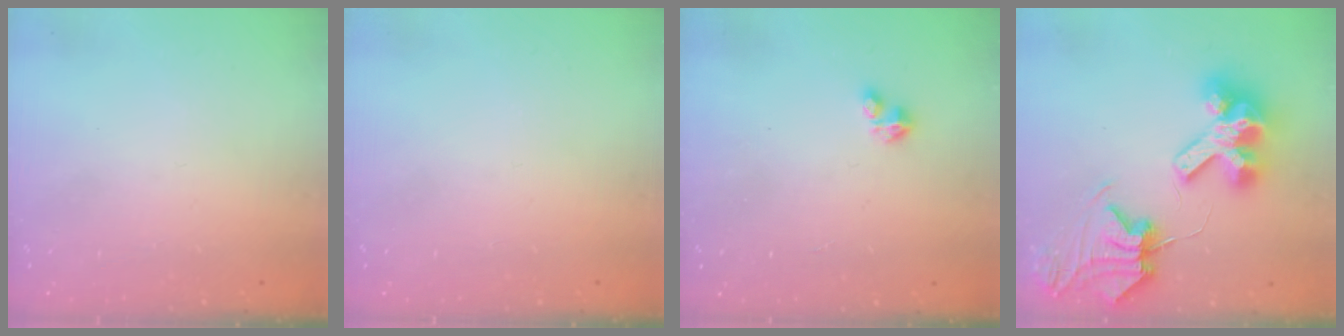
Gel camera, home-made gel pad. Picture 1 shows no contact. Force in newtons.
{"total": 0.0}
{"total": 1.6, "press": 1.6, "slide": 0.4}
{"total": 12.4, "press": 12.3, "slide": 1.6}